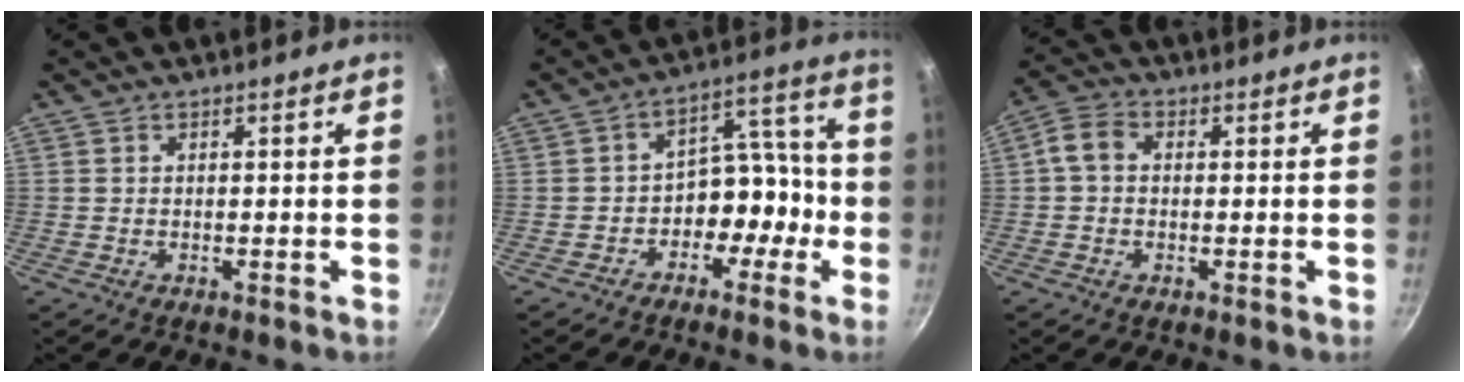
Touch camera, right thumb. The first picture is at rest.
{"total": 9.6, "force": [-3.8, 6.9, 5.5], "torque": [-0.022, 0.078, -0.055]}
{"total": 4.4, "force": [0.2, 3.3, 2.8], "torque": [-0.060, 0.013, -0.010]}